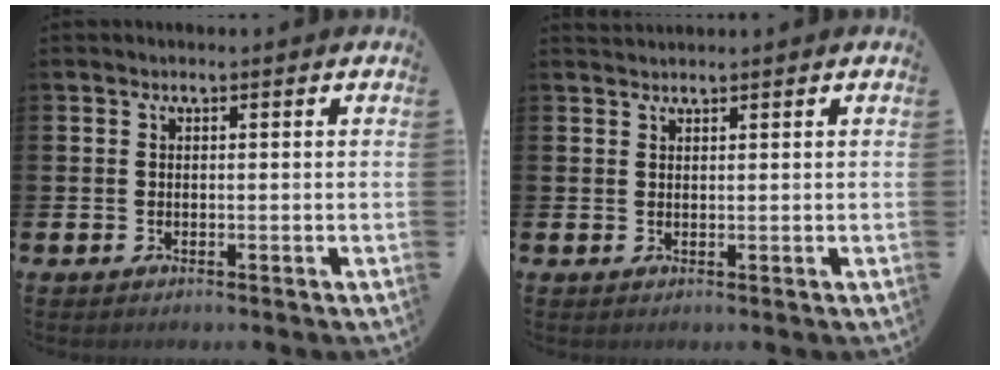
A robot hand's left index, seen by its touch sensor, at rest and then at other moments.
{"total": 1.1, "force": [1.1, 0.1, 0.0], "torque": [0.001, 0.001, 0.021]}